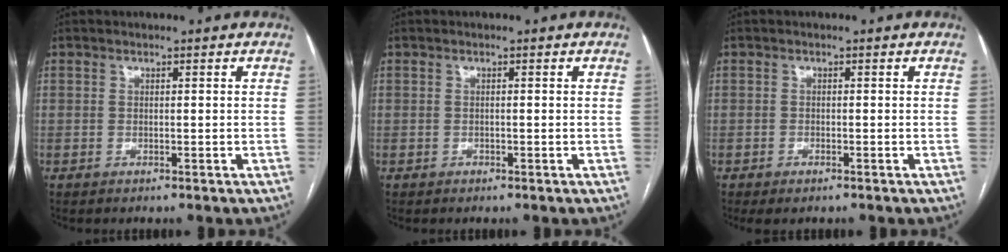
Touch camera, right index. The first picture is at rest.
{"total": 0.0}
{"total": 1.5, "force": [-1.0, 0.6, 1.0], "torque": [-0.015, -0.002, -0.011]}